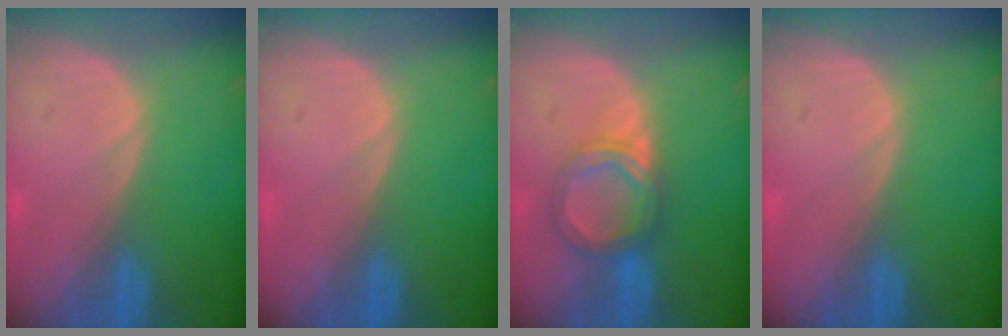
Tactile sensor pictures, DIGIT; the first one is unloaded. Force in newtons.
{"total": 0.0}
{"total": 5.3, "press": 5.2, "slide": 0.4}
{"total": 0.0}